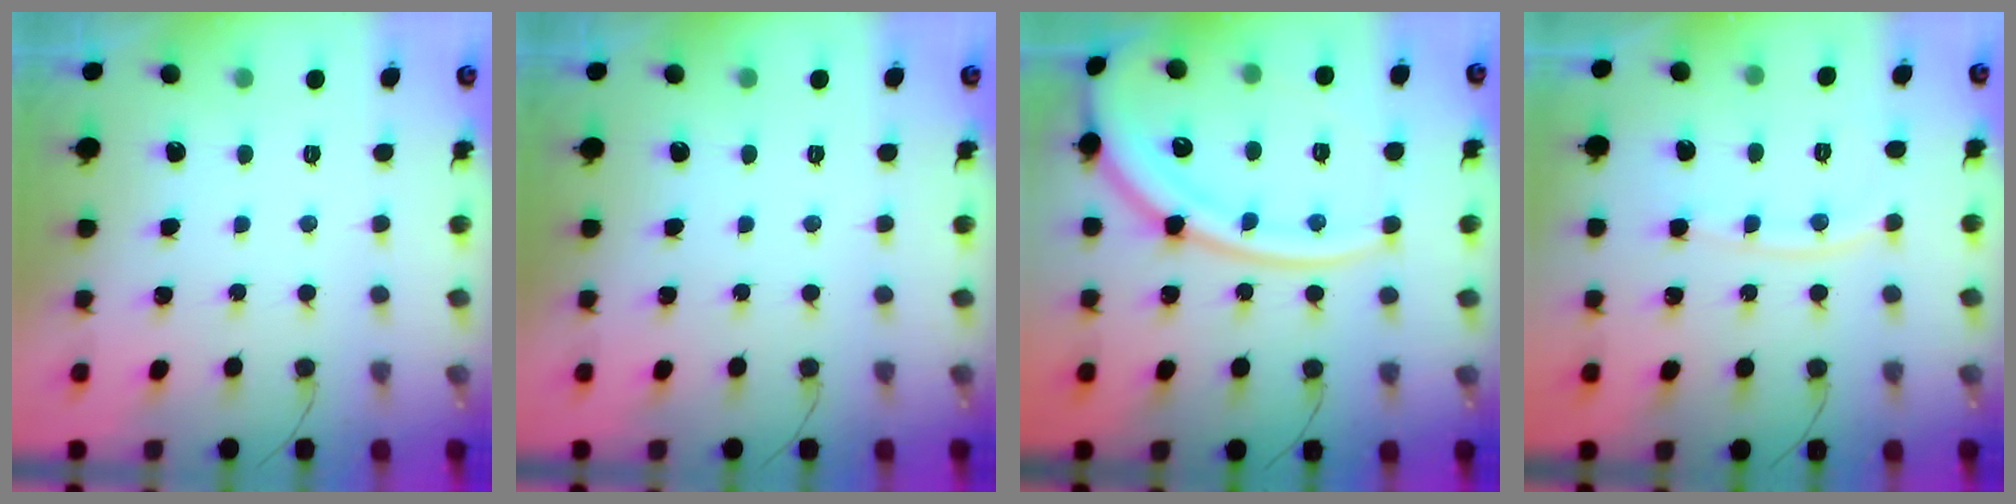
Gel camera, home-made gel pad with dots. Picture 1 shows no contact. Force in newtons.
{"total": 0.0}
{"total": 17.6, "press": 17.4, "slide": 2.1}
{"total": 6.7, "press": 6.7, "slide": 0.1}